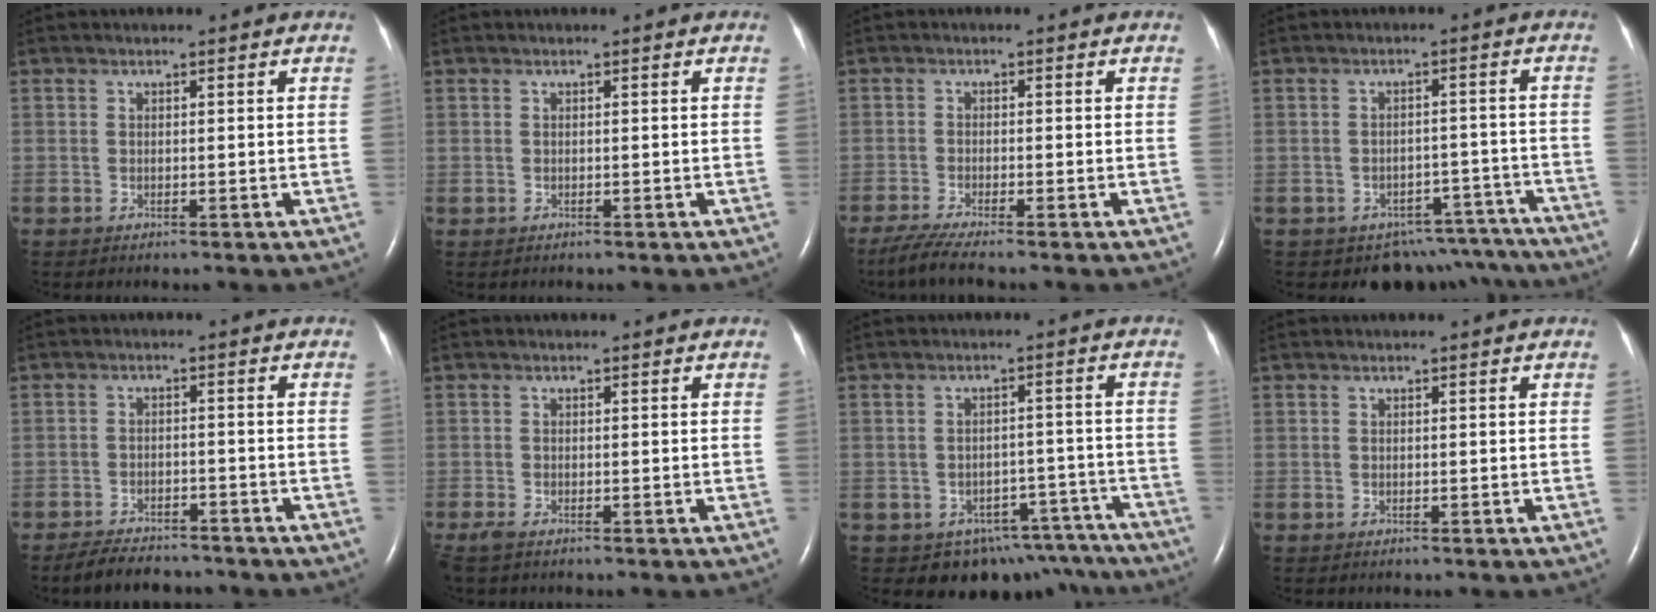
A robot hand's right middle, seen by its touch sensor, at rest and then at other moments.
{"total": 0.0}
{"total": 4.6, "force": [-3.7, -0.3, 2.7], "torque": [-0.059, -0.016, -0.070]}
{"total": 10.6, "force": [-9.1, 5.4, 0.4], "torque": [0.011, 0.035, -0.096]}
{"total": 6.7, "force": [-6.1, 2.0, 1.9], "torque": [-0.036, -0.011, -0.093]}
{"total": 2.3, "force": [-1.7, 0.7, 1.4], "torque": [-0.037, -0.009, -0.031]}
{"total": 11.0, "force": [-8.6, 6.7, 1.8], "torque": [-0.003, 0.032, -0.092]}
{"total": 0.0}